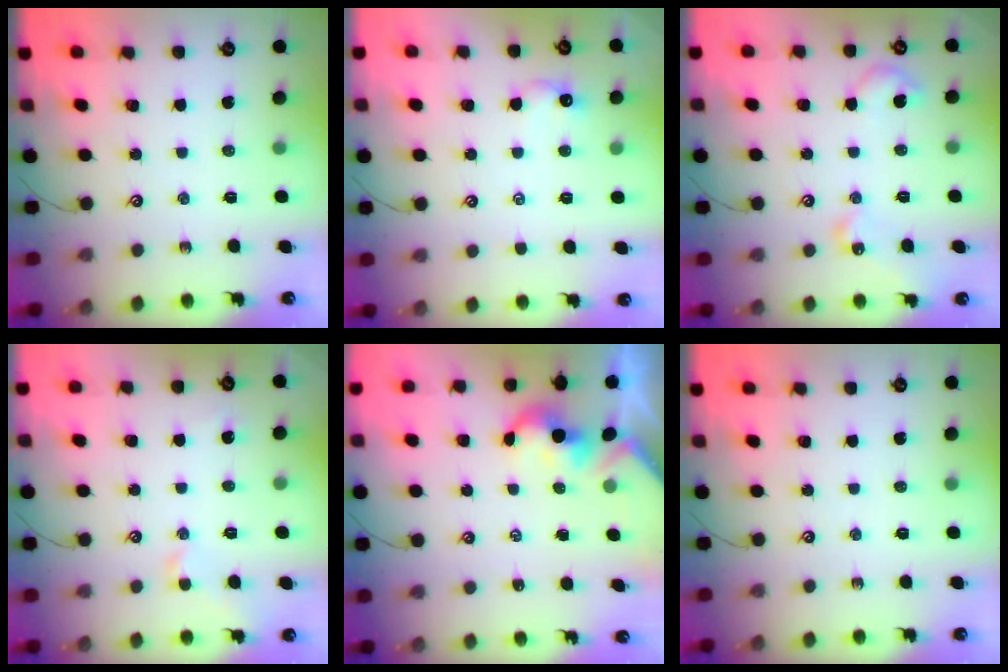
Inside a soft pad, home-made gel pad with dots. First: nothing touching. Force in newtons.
{"total": 0.8, "press": 0.6, "slide": 0.5}
{"total": 8.0, "press": 8.0, "slide": 0.1}
{"total": 1.5, "press": 1.4, "slide": 0.3}
{"total": 1.7, "press": 1.7, "slide": 0.2}
{"total": 0.0}